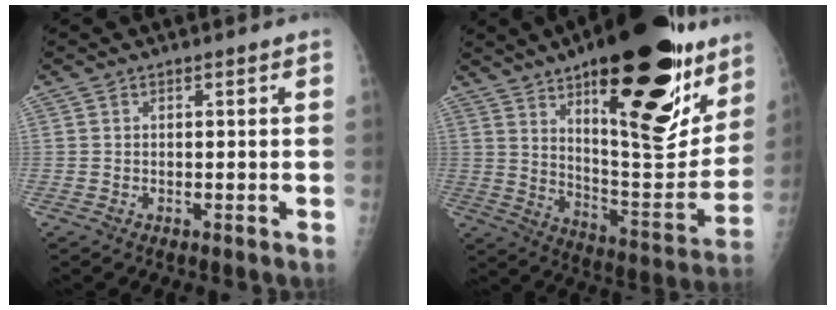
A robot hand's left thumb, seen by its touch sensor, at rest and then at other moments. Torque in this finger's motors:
{"motor_torque": [0.79, 1.26, 1.39, -1.38, 0.36]}